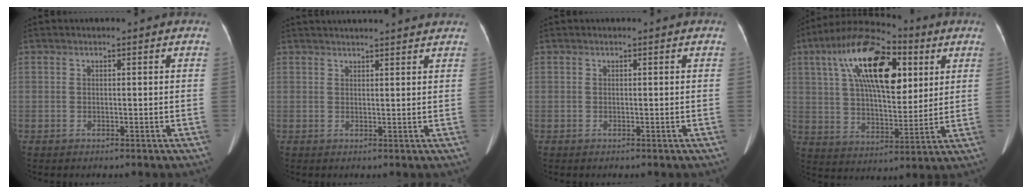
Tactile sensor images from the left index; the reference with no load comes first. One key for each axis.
{"total": 10.5, "fx": 9.8, "fy": 0.9, "fz": 3.7, "tx": -0.046, "ty": 0.031, "tz": 0.114}
{"total": 0.0}
{"total": 18.6, "fx": 7.0, "fy": 7.6, "fz": 15.4, "tx": -0.290, "ty": 0.039, "tz": 0.120}